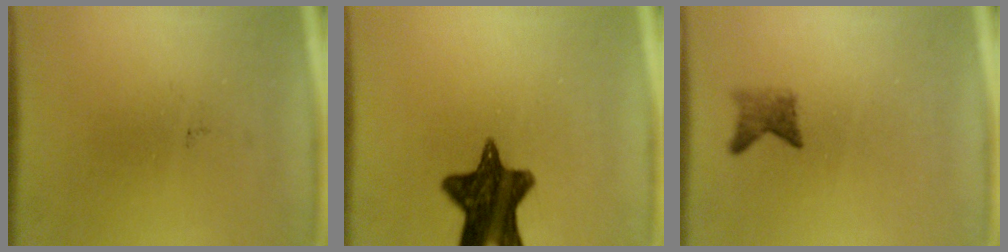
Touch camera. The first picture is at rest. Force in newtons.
{"total": 13.2}
{"total": 2.0}